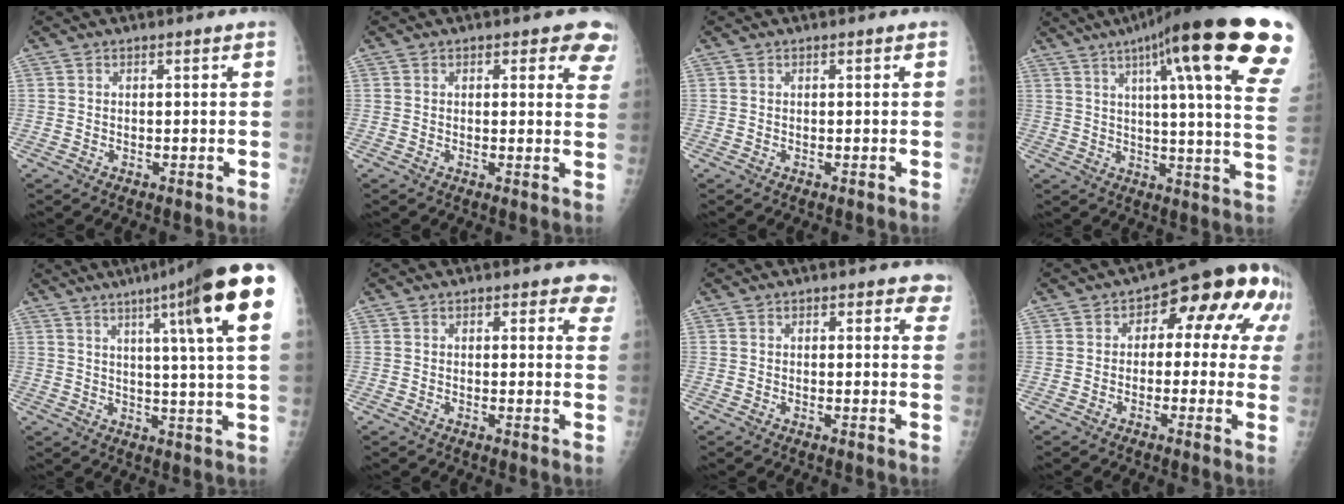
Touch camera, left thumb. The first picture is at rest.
{"total": 6.0, "force": [3.9, 3.0, 3.5], "torque": [0.000, -0.015, 0.027]}
{"total": 0.0}
{"total": 28.9, "force": [15.9, 3.8, 23.8], "torque": [-0.273, -0.035, 0.205]}
{"total": 19.2, "force": [8.9, 0.9, 17.0], "torque": [-0.232, -0.023, 0.109]}
{"total": 4.4, "force": [3.0, 2.3, 2.3], "torque": [0.012, -0.010, 0.019]}
{"total": 3.2, "force": [1.9, 1.8, 1.7], "torque": [0.014, -0.004, 0.013]}
{"total": 14.9, "force": [3.7, 8.3, 11.8], "torque": [-0.089, 0.024, 0.030]}